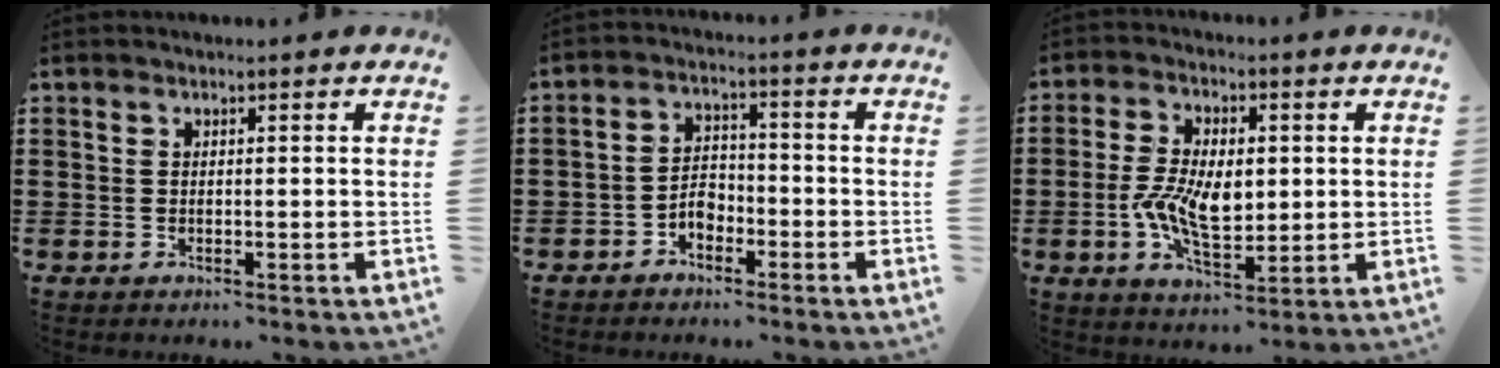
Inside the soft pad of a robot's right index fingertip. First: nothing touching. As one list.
[{"total": 3.2, "force": [-2.0, 2.0, 1.4], "torque": [-0.034, 0.005, -0.041]}, {"total": 8.7, "force": [-0.4, 4.5, 7.5], "torque": [-0.149, 0.000, -0.009]}]